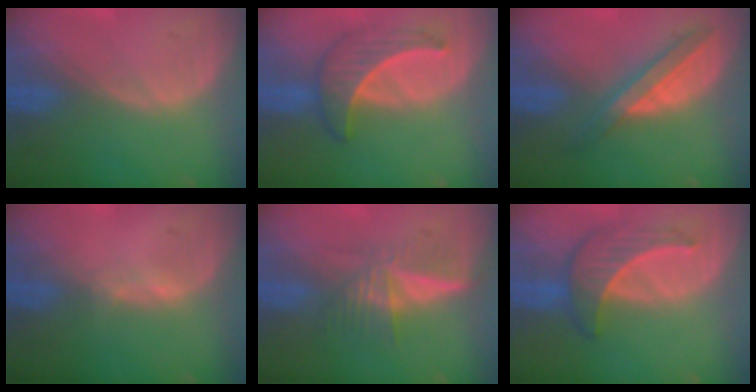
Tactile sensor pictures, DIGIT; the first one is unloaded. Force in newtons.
{"total": 6.7, "press": 6.1, "slide": 2.6}
{"total": 5.7, "press": 5.6, "slide": 1.4}
{"total": 0.7, "press": 0.7, "slide": 0.2}
{"total": 6.1, "press": 5.3, "slide": 3.1}
{"total": 6.5, "press": 6.4, "slide": 1.5}